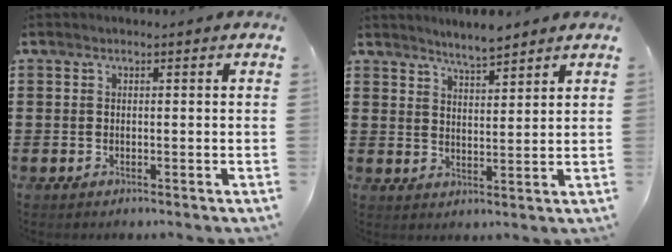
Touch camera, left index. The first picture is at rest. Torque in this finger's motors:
{"motor_torque": [0.16, 0.19, 0.08, 0.02]}